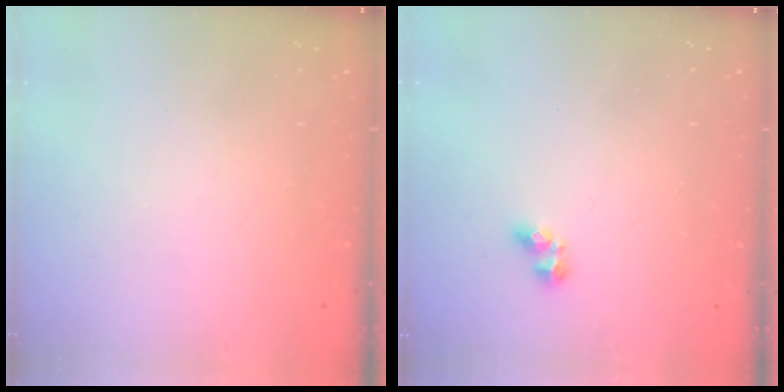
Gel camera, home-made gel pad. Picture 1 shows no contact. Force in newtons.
{"total": 3.4, "press": 3.2, "slide": 1.2}